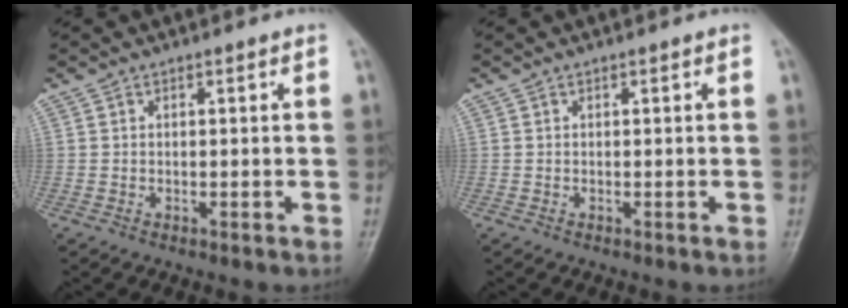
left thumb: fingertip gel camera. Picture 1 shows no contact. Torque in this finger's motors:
{"motor_torque": [-0.10, 0.10, -0.08, -0.08, 0.00]}